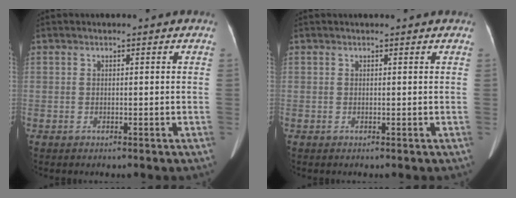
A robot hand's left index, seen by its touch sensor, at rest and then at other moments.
{"total": 1.6, "force": [1.6, 0.2, 0.5], "torque": [-0.012, 0.016, 0.016]}